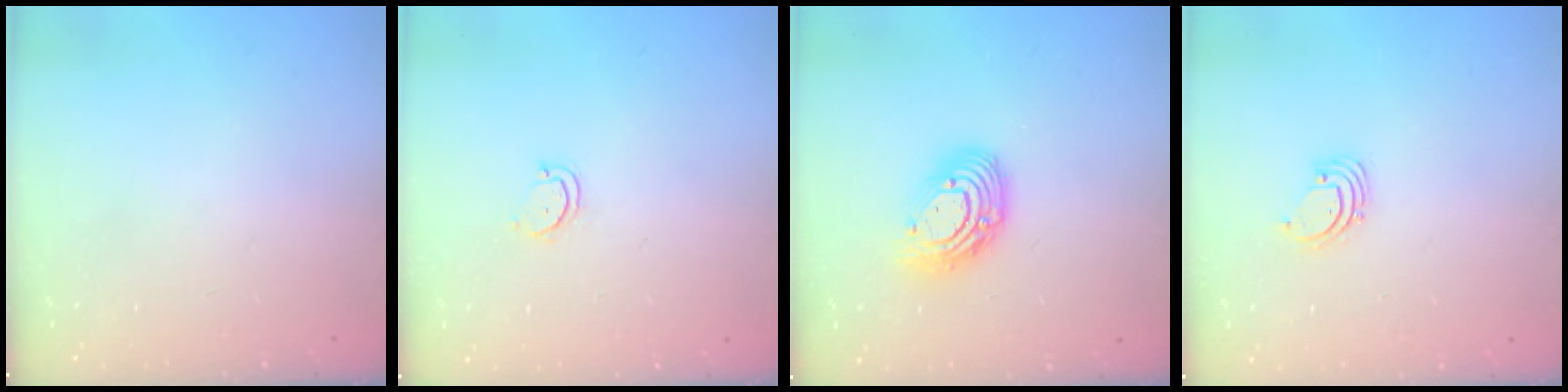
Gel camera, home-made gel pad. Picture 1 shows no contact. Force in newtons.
{"total": 2.7, "press": 2.7, "slide": 0.3}
{"total": 12.0, "press": 11.9, "slide": 1.0}
{"total": 1.4, "press": 1.4, "slide": 0.1}